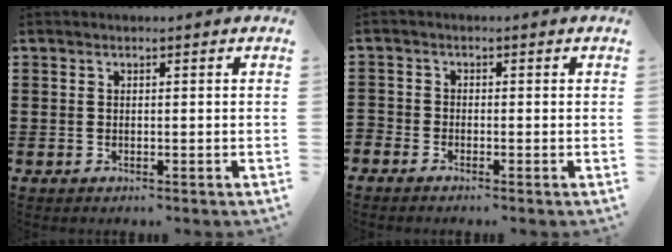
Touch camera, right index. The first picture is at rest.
{"total": 1.4, "force": [-1.4, 0.4, 0.0], "torque": [-0.005, 0.001, -0.029]}